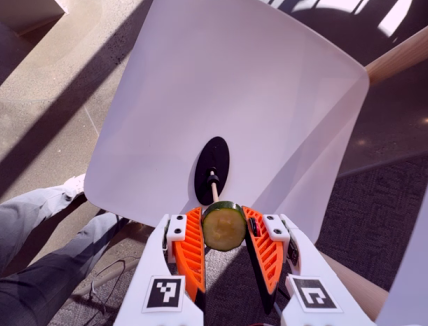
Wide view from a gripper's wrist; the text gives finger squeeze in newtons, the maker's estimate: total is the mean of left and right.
{"total": 9.0, "left": 9.2, "right": 8.9}